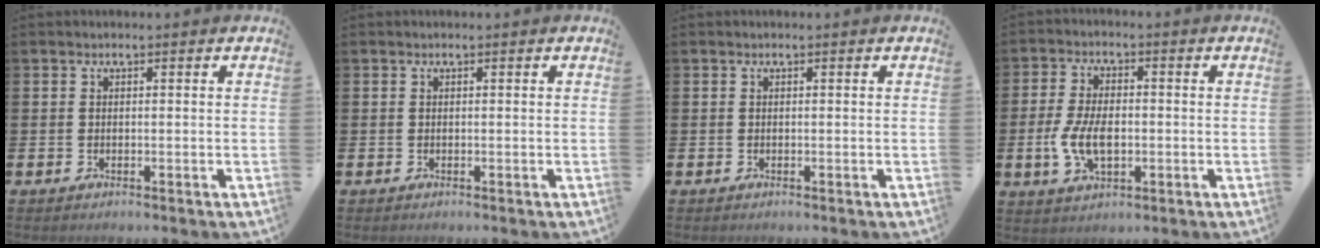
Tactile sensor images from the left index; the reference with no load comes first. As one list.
[{"total": 0.0}, {"total": 0.0}, {"total": 6.3, "force": [-0.9, 3.4, 5.2], "torque": [-0.104, -0.001, -0.021]}]